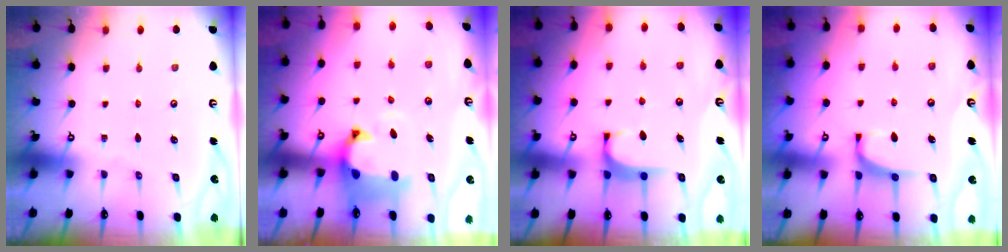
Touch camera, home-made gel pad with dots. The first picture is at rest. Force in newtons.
{"total": 3.2, "press": 2.9, "slide": 1.3}
{"total": 2.0, "press": 1.9, "slide": 0.5}
{"total": 3.0, "press": 2.7, "slide": 1.2}